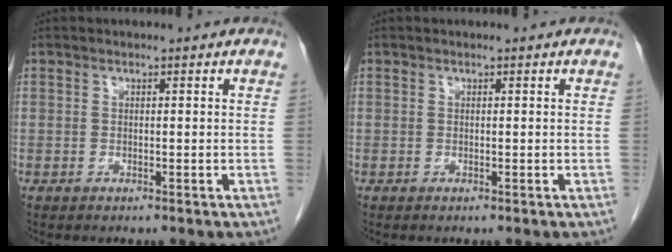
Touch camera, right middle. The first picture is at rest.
{"total": 0.0}